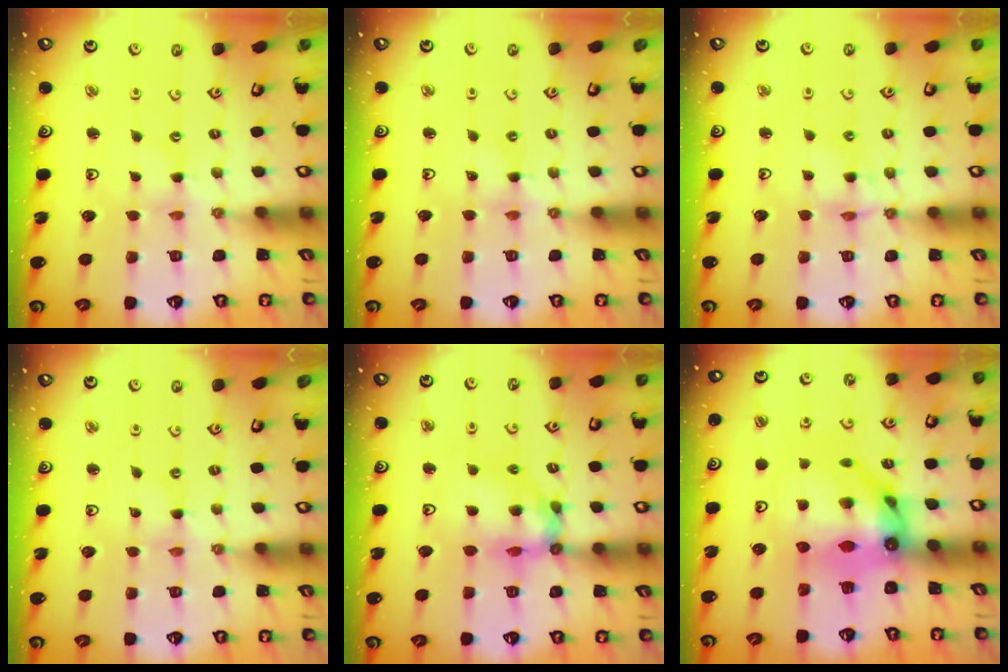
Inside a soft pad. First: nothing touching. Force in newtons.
{"total": 2.2, "press": 2.2, "slide": 0.1}
{"total": 6.3, "press": 6.3, "slide": 0.5}
{"total": 0.0}
{"total": 12.9, "press": 12.8, "slide": 1.5}
{"total": 14.1, "press": 14.0, "slide": 1.6}